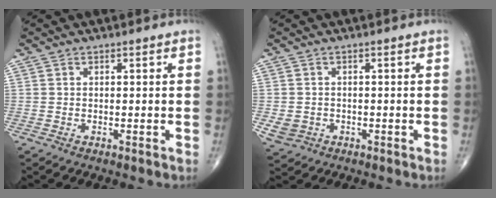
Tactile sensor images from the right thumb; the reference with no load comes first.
{"total": 3.2, "force": [-0.8, 2.8, 1.2], "torque": [-0.020, 0.003, -0.005]}